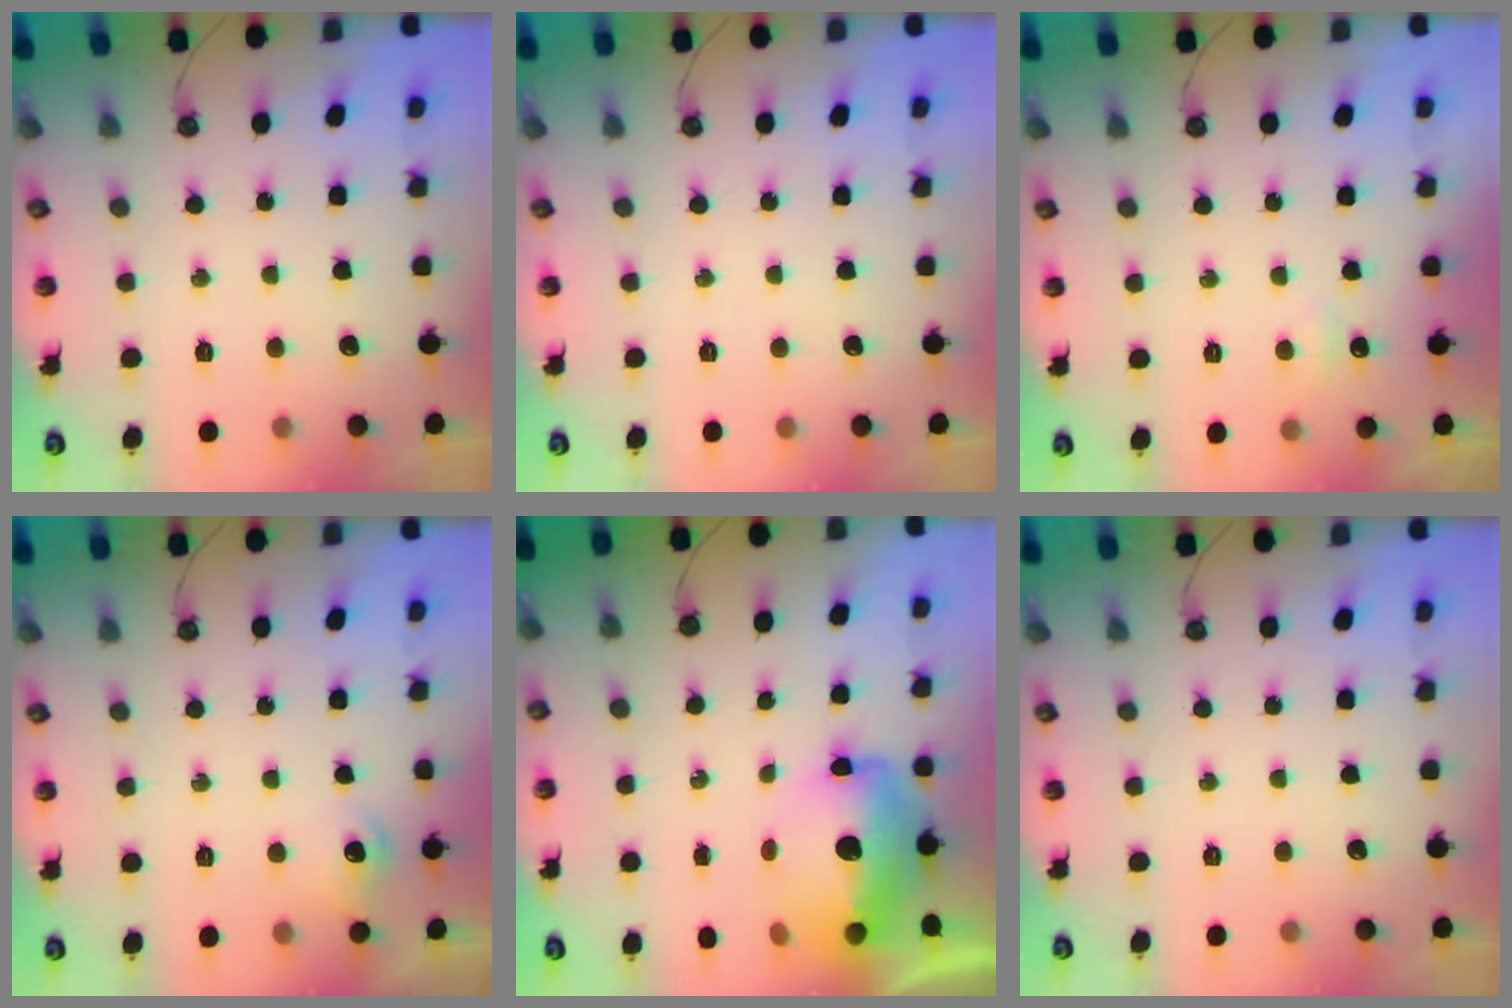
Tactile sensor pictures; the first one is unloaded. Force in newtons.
{"total": 0.0}
{"total": 3.5, "press": 2.8, "slide": 2.2}
{"total": 7.1, "press": 7.1, "slide": 0.5}
{"total": 16.5, "press": 16.4, "slide": 1.6}
{"total": 0.0}